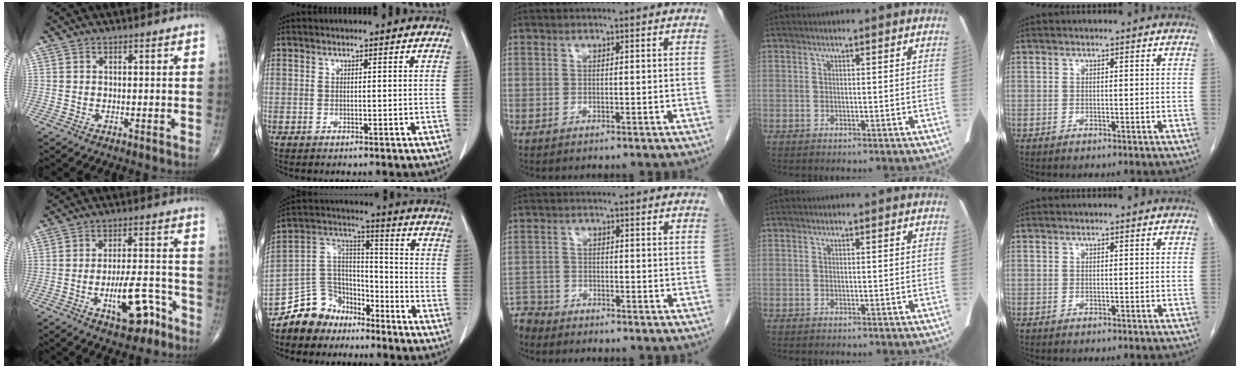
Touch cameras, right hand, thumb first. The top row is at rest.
{"thumb": {"total": 10.3, "force": [-5.2, 4.2, 7.9], "torque": [-0.114, 0.038, -0.075]}, "index": {"total": 10.7, "force": [-8.3, 6.7, 1.1], "torque": [-0.026, 0.061, -0.153]}, "middle": {"total": 4.3, "force": [-4.1, 1.1, -0.6], "torque": [0.011, -0.008, -0.081]}}